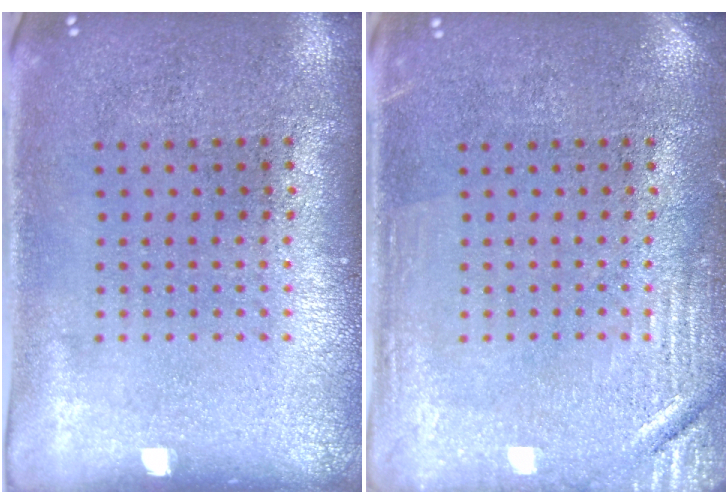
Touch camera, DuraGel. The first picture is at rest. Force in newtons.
{"total": 2.7, "press": 2.7, "slide": 0.4}